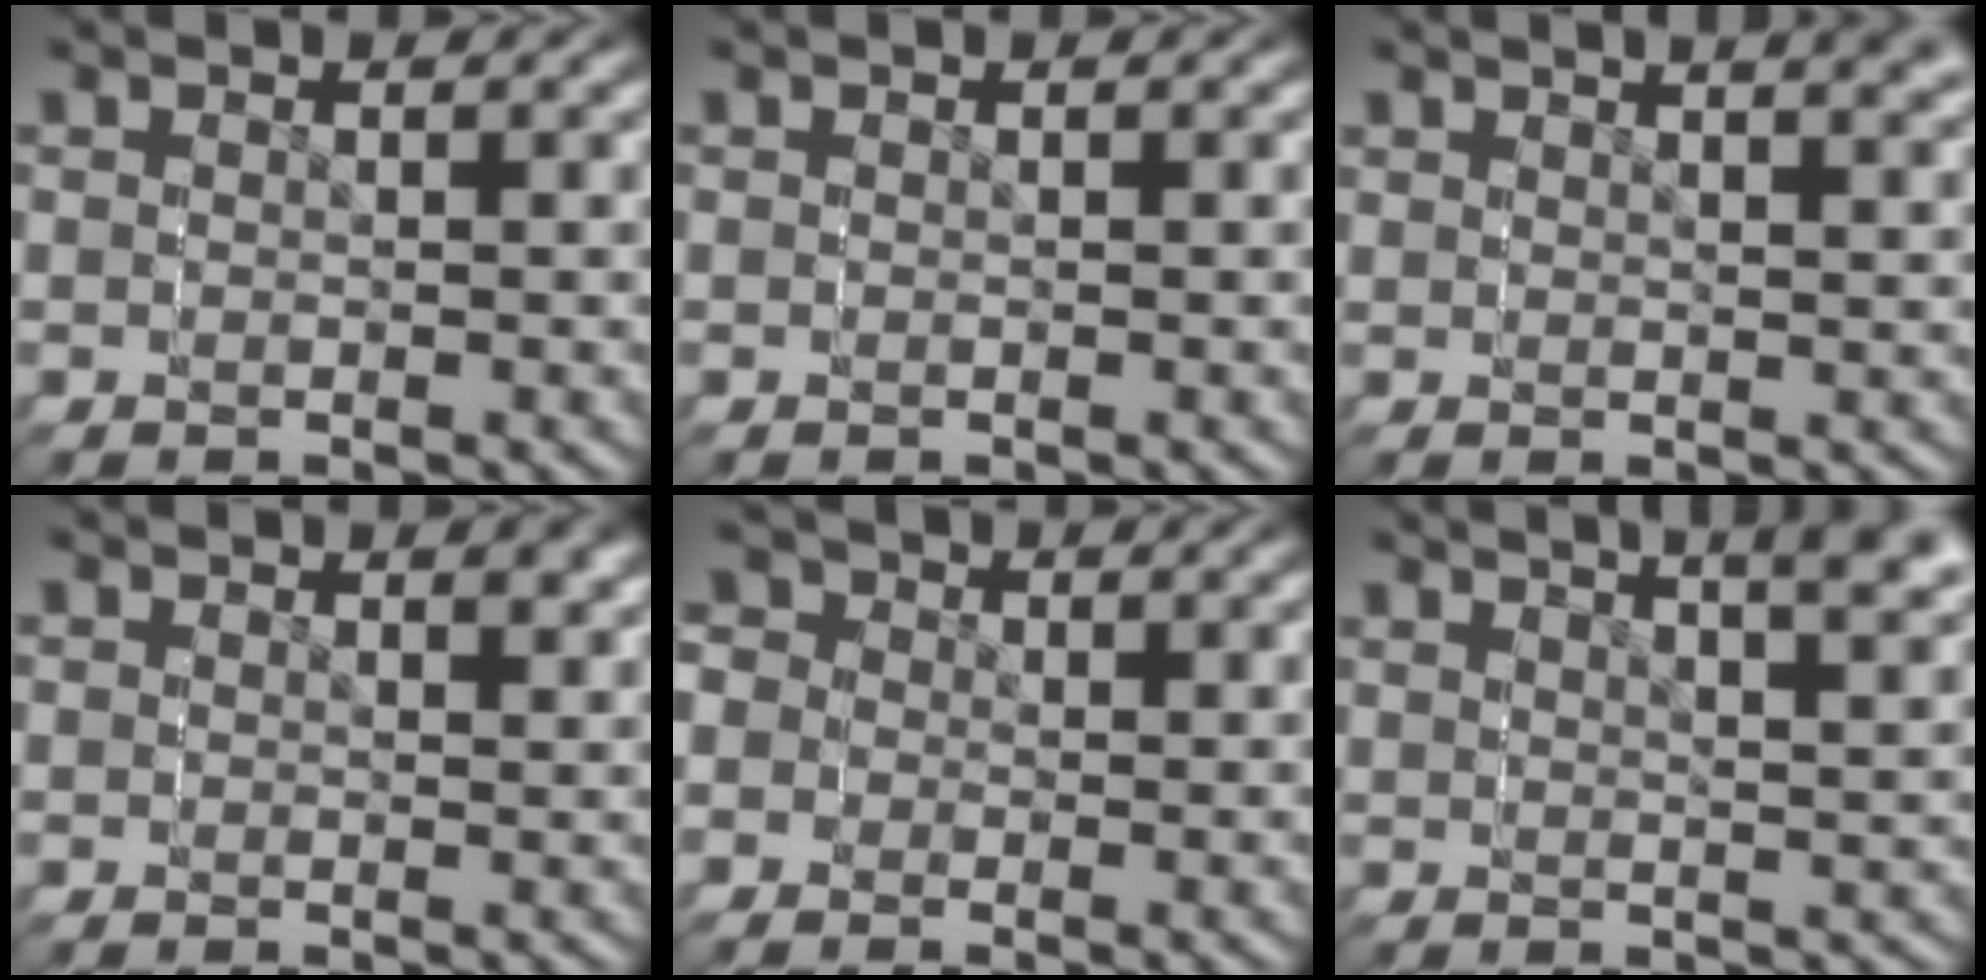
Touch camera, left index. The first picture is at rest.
{"total": 0.0}
{"total": 1.7, "force": [1.6, 0.1, 0.3], "torque": [0.006, 0.008, 0.025]}
{"total": 1.4, "force": [1.0, 0.5, -0.9], "torque": [0.019, -0.004, 0.013]}
{"total": 6.8, "force": [1.2, 6.6, 1.0], "torque": [-0.029, -0.020, 0.016]}
{"total": 3.3, "force": [3.0, -0.4, 1.4], "torque": [-0.006, 0.022, 0.043]}